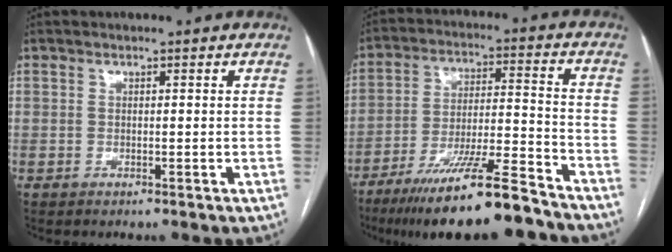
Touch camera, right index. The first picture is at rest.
{"total": 17.6, "force": [-13.9, 0.8, 10.8], "torque": [-0.174, -0.018, -0.233]}